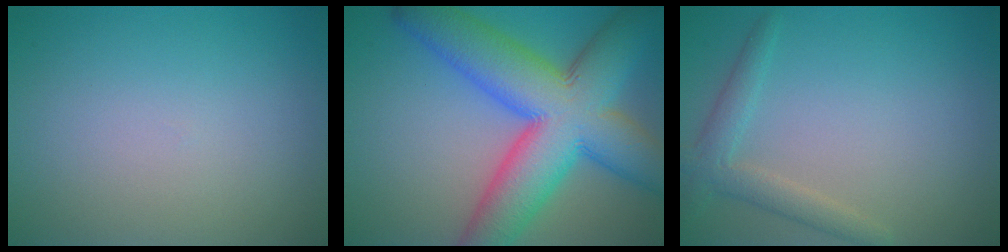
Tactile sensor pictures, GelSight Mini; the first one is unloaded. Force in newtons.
{"total": 13.1, "press": 13.1, "slide": 0.4}
{"total": 2.5, "press": 2.5, "slide": 0.2}